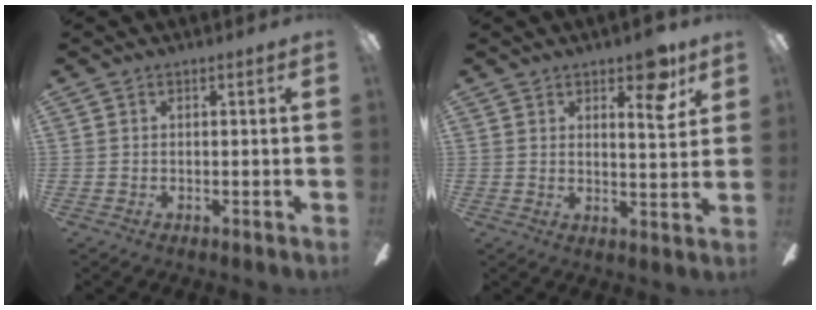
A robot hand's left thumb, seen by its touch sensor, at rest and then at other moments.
{"total": 7.7, "force": [4.9, 3.1, 5.0], "torque": [-0.056, -0.022, 0.077]}